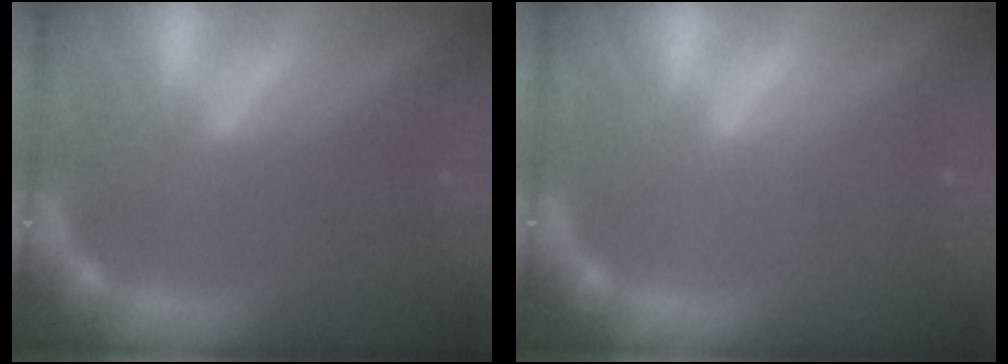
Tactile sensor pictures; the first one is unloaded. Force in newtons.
{"total": 0.9}